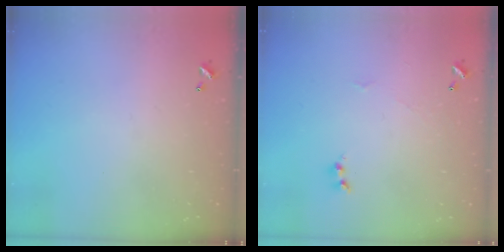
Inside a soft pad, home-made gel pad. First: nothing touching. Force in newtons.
{"total": 1.6, "press": 1.6, "slide": 0.2}